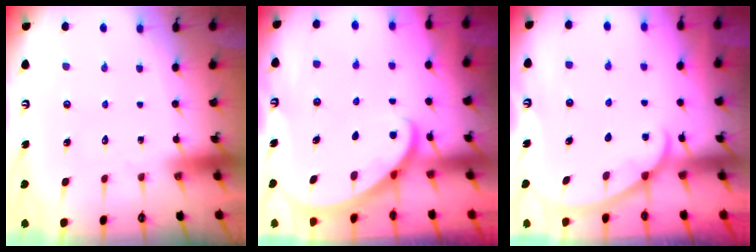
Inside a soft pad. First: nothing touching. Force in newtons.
{"total": 2.9, "press": 2.9, "slide": 0.2}
{"total": 2.3, "press": 2.3, "slide": 0.2}